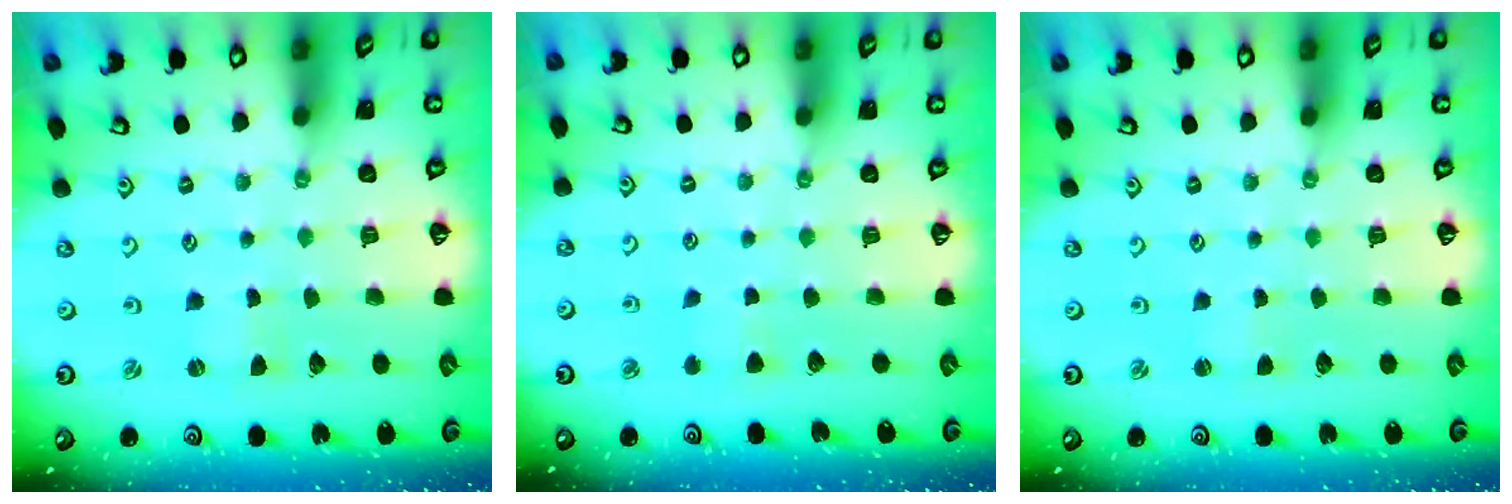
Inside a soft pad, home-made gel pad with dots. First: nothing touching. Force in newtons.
{"total": 3.4, "press": 3.3, "slide": 0.7}
{"total": 1.1, "press": 1.1, "slide": 0.2}